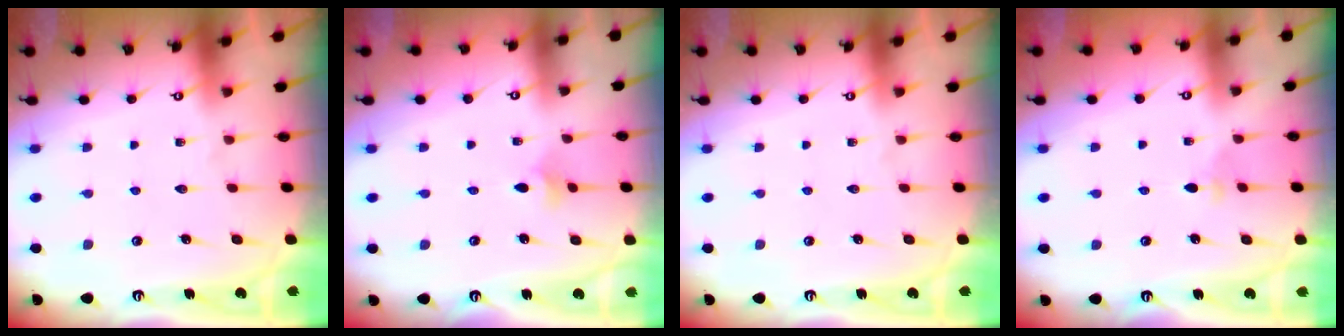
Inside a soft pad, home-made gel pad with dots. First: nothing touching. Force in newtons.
{"total": 3.0, "press": 2.9, "slide": 0.7}
{"total": 0.0}
{"total": 2.7, "press": 2.6, "slide": 0.6}